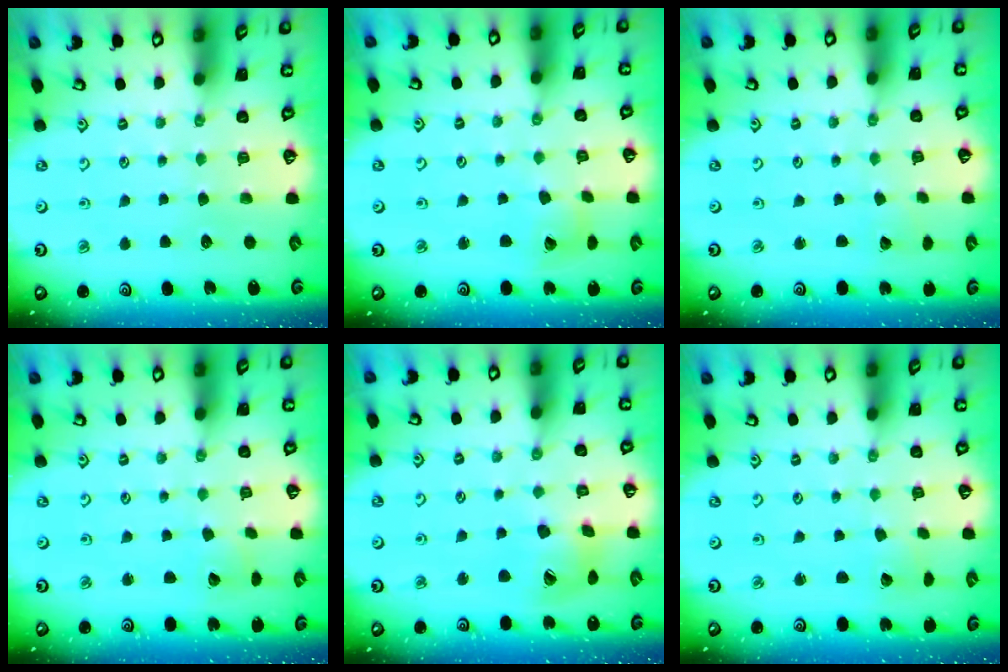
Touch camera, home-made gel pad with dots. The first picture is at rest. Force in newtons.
{"total": 6.1, "press": 6.0, "slide": 0.9}
{"total": 1.1, "press": 1.1, "slide": 0.1}
{"total": 2.6, "press": 2.5, "slide": 0.3}
{"total": 14.7, "press": 14.5, "slide": 2.1}
{"total": 2.3, "press": 2.3, "slide": 0.1}